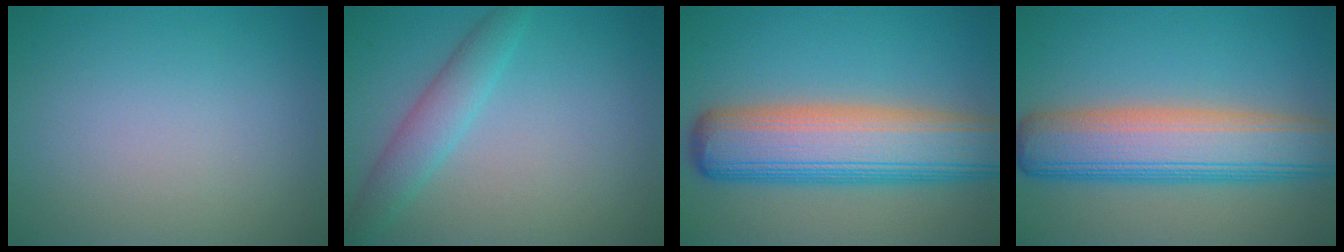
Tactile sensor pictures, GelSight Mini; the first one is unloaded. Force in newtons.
{"total": 3.0, "press": 3.0, "slide": 0.1}
{"total": 10.5, "press": 10.5, "slide": 0.5}
{"total": 9.4, "press": 9.4, "slide": 0.3}